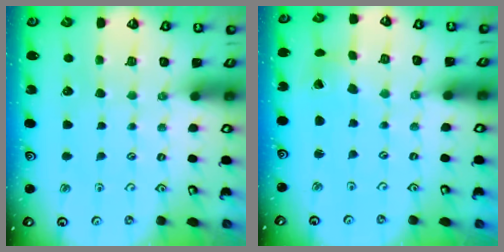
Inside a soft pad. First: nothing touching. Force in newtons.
{"total": 2.2, "press": 2.2, "slide": 0.3}